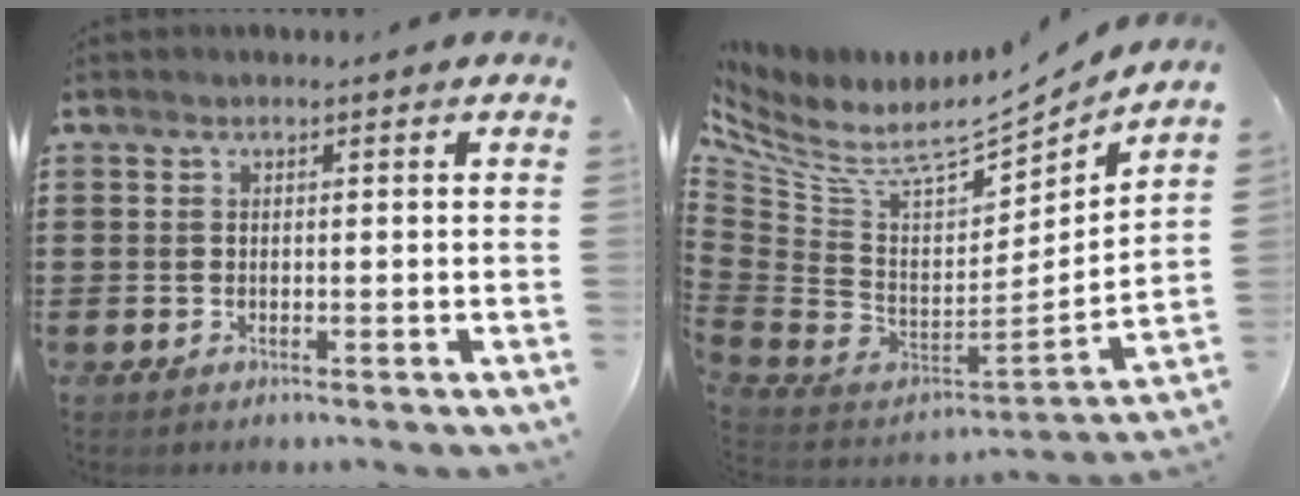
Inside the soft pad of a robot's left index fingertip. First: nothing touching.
{"total": 8.1, "force": [5.7, 2.8, 5.0], "torque": [-0.136, -0.060, 0.093]}